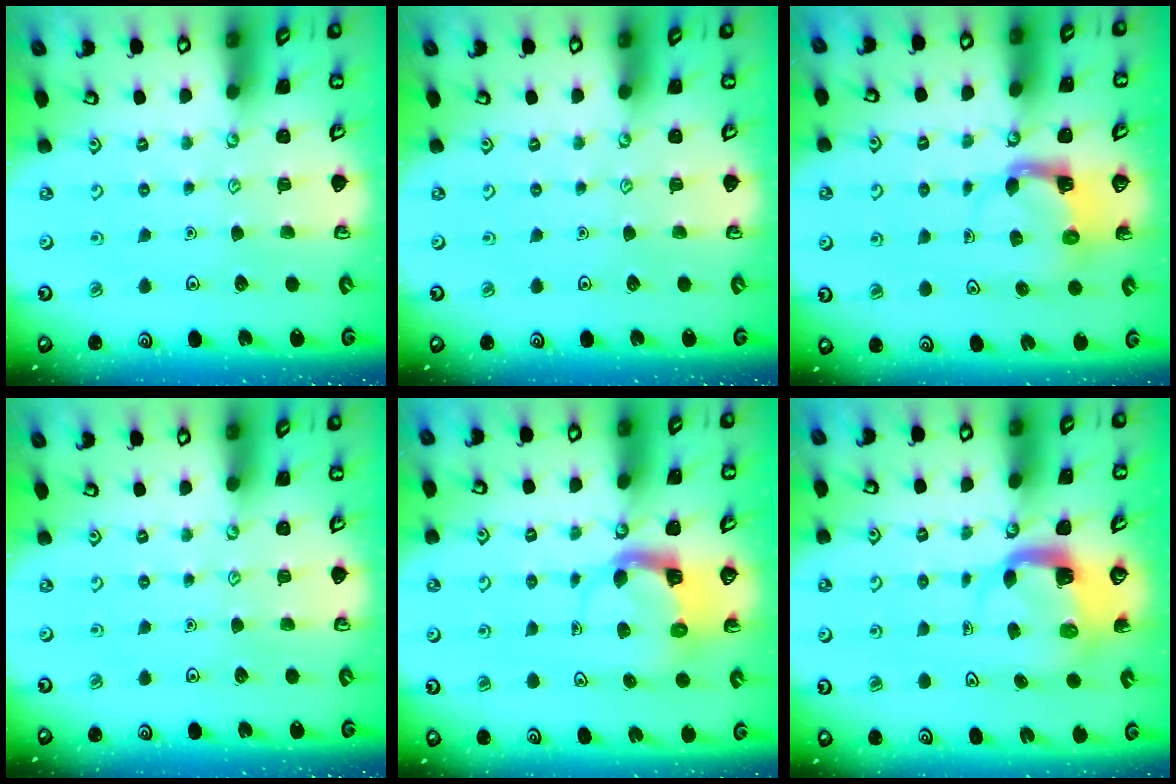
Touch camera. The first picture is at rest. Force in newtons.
{"total": 0.0}
{"total": 4.0, "press": 3.9, "slide": 0.7}
{"total": 0.0}
{"total": 3.6, "press": 3.6, "slide": 0.7}
{"total": 3.9, "press": 3.9, "slide": 0.5}